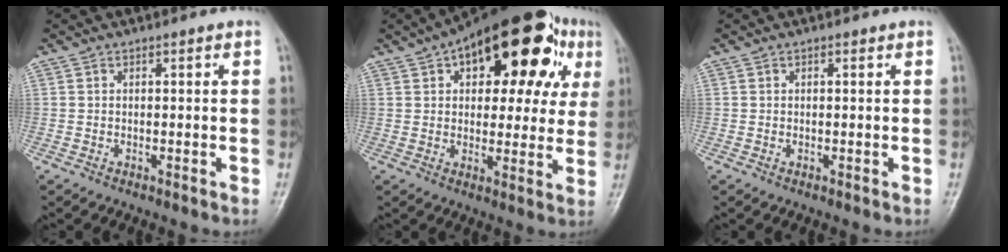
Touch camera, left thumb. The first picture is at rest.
{"total": 24.4, "force": [10.0, 12.1, 18.6], "torque": [-0.225, 0.021, 0.136]}
{"total": 0.0}